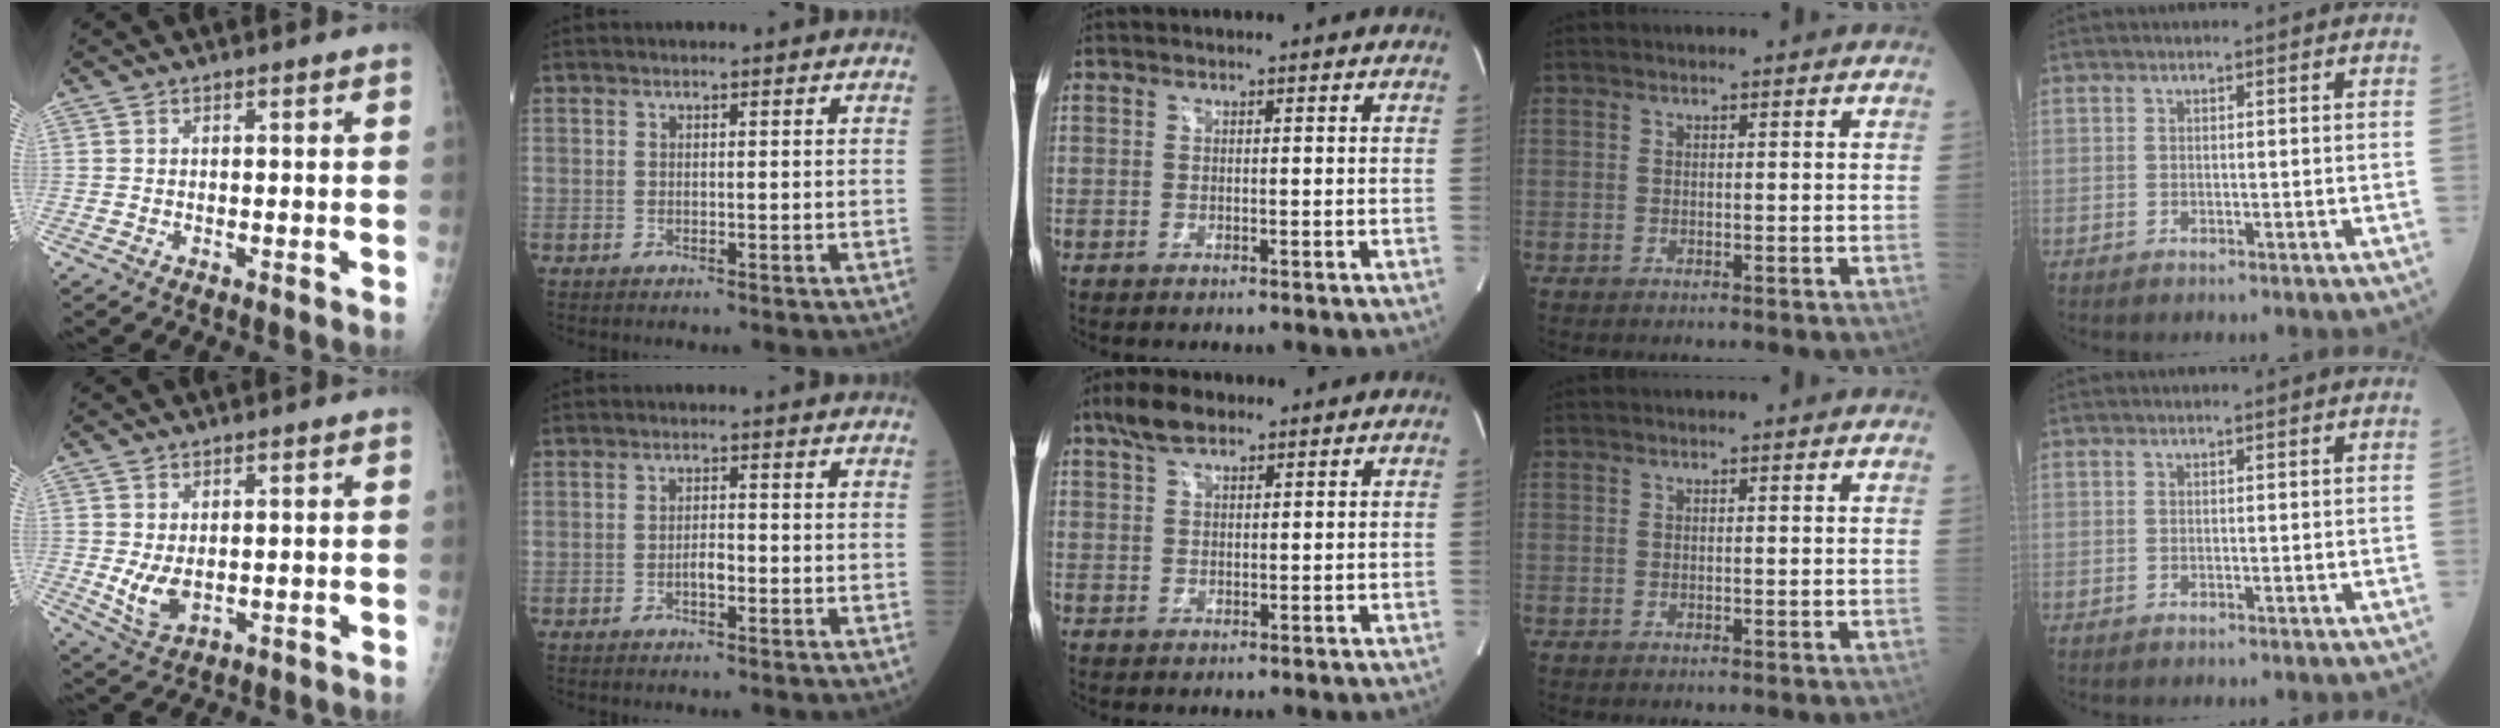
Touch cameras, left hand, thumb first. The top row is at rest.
{"thumb": {"total": 5.4, "force": [0.1, 3.4, 4.2], "torque": [-0.073, -0.013, 0.016]}, "index": {"total": 1.9, "force": [-1.2, 0.6, 1.3], "torque": [-0.023, -0.001, -0.022]}, "middle": {"total": 4.6, "force": [3.3, 1.8, 2.7], "torque": [-0.061, 0.014, 0.065]}}